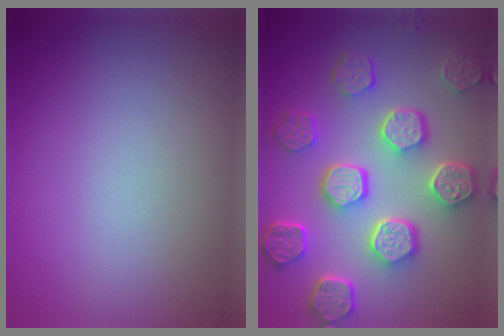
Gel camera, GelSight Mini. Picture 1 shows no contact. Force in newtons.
{"total": 7.6, "press": 5.9, "slide": 4.8}